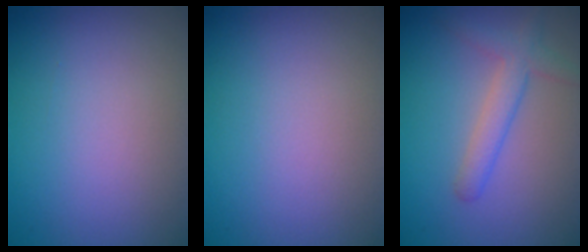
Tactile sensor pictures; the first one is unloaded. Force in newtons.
{"total": 0.0}
{"total": 2.8, "press": 2.8, "slide": 0.1}